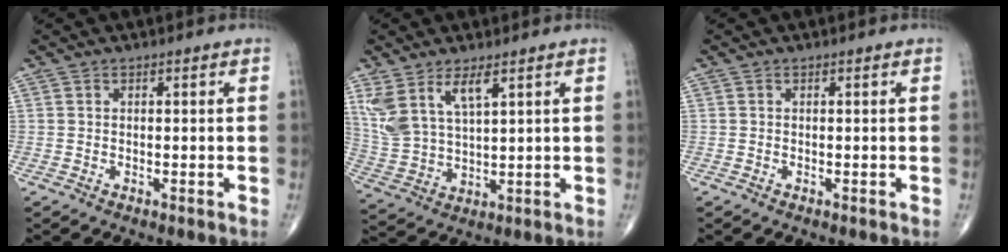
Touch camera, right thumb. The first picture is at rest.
{"total": 9.4, "force": [5.2, 3.5, 6.9], "torque": [-0.153, -0.019, 0.116]}
{"total": 0.0}